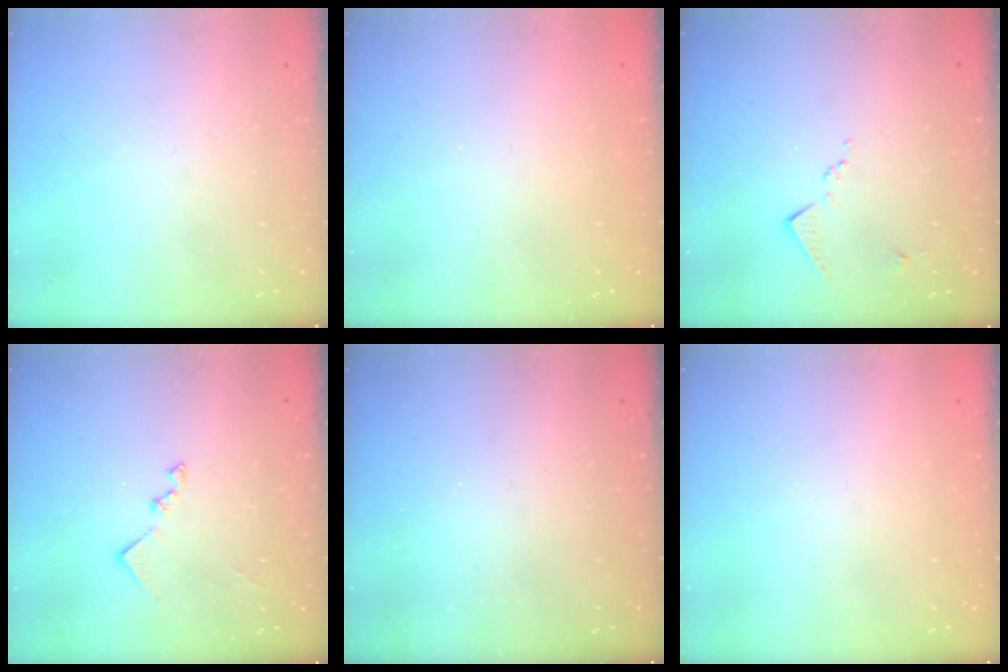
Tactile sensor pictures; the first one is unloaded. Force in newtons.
{"total": 0.9, "press": 0.9, "slide": 0.4}
{"total": 6.9, "press": 6.8, "slide": 0.8}
{"total": 9.5, "press": 9.5, "slide": 0.5}
{"total": 0.9, "press": 0.9, "slide": 0.3}
{"total": 1.5, "press": 1.3, "slide": 0.9}